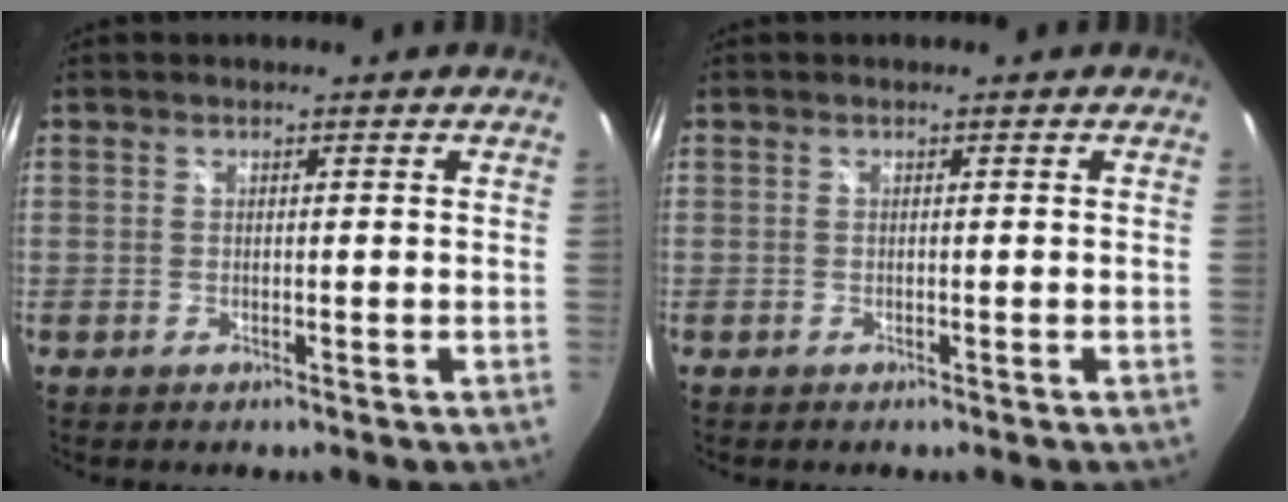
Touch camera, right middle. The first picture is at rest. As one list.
[{"total": 0.0}]